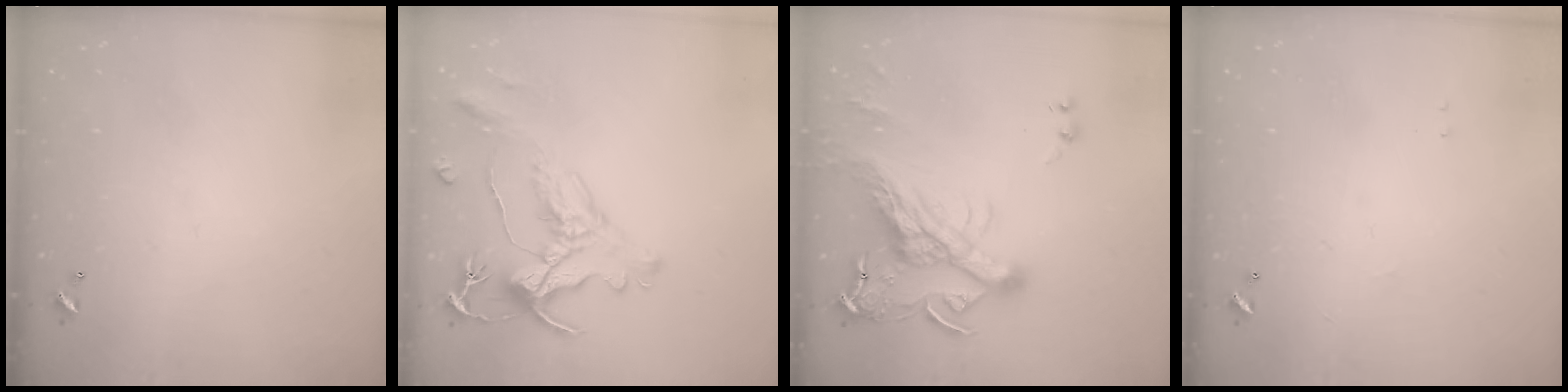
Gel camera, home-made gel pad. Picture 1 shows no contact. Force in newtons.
{"total": 2.8, "press": 2.5, "slide": 1.3}
{"total": 14.9, "press": 14.7, "slide": 2.3}
{"total": 0.9, "press": 0.8, "slide": 0.5}